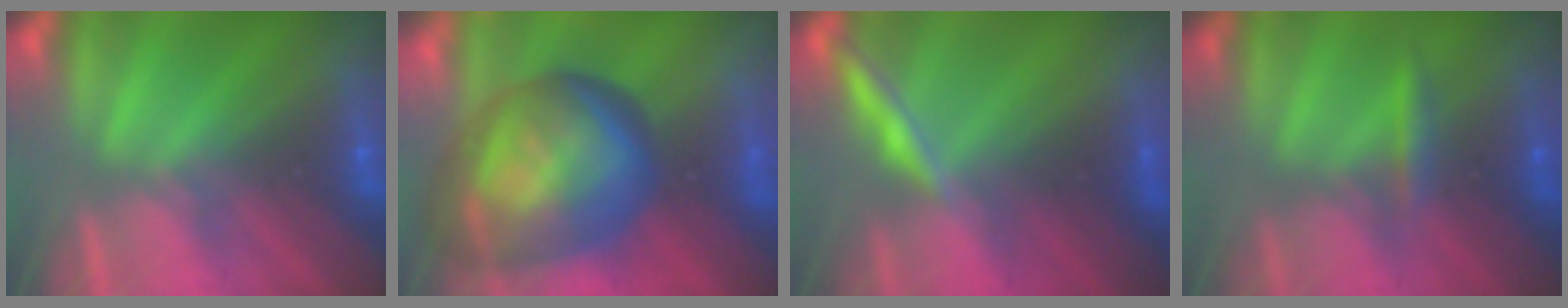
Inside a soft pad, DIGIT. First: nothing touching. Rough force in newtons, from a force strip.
{"total": 7.3}
{"total": 2.0}
{"total": 2.4}